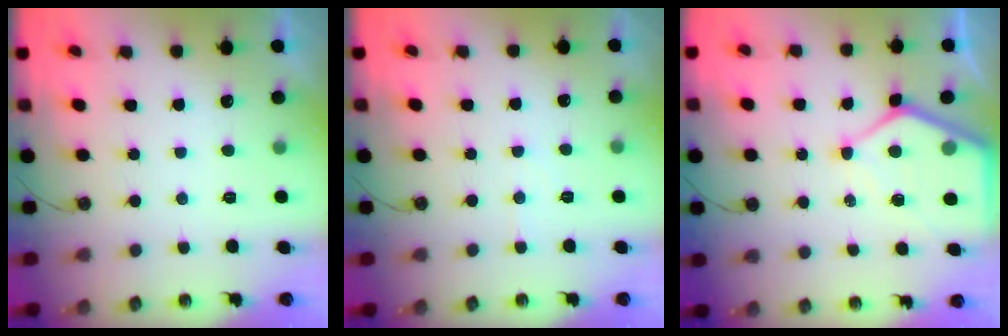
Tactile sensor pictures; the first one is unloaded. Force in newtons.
{"total": 3.9, "press": 3.9, "slide": 0.6}
{"total": 9.9, "press": 9.9, "slide": 1.0}